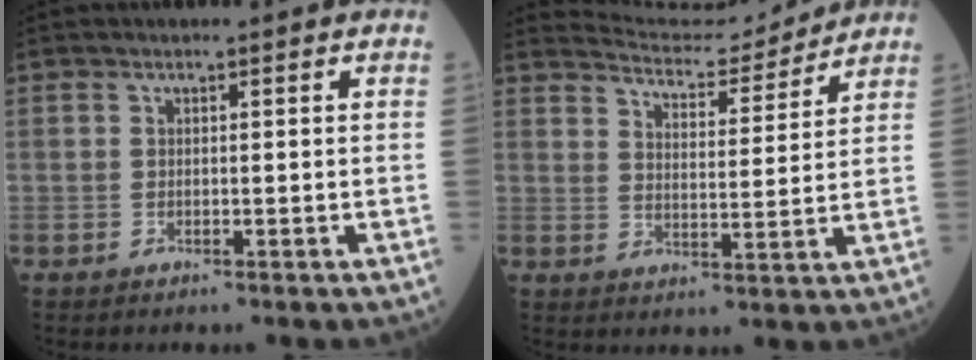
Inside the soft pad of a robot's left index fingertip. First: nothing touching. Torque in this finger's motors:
{"motor_torque": [0.79, -1.35, -0.05, -0.04]}